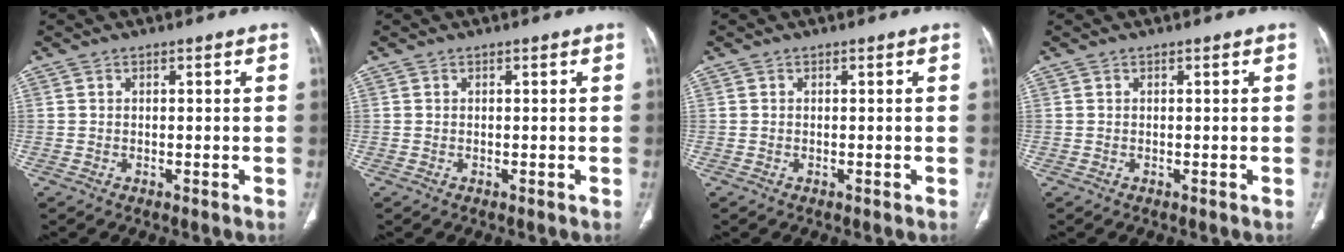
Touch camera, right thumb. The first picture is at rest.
{"total": 0.0}
{"total": 0.0}
{"total": 0.0}